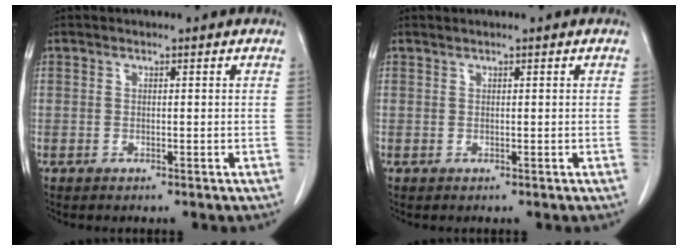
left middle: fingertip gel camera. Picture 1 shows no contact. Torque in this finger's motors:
{"motor_torque": [0.02, -0.46, -0.09, 0.00]}